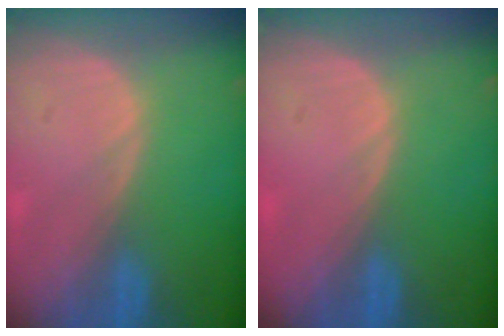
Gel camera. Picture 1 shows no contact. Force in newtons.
{"total": 0.0}